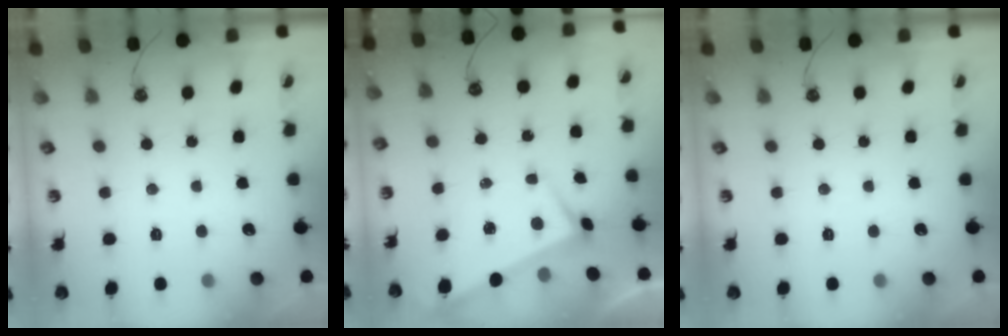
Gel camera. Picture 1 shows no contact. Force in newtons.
{"total": 3.9, "press": 3.9, "slide": 0.1}
{"total": 0.0}